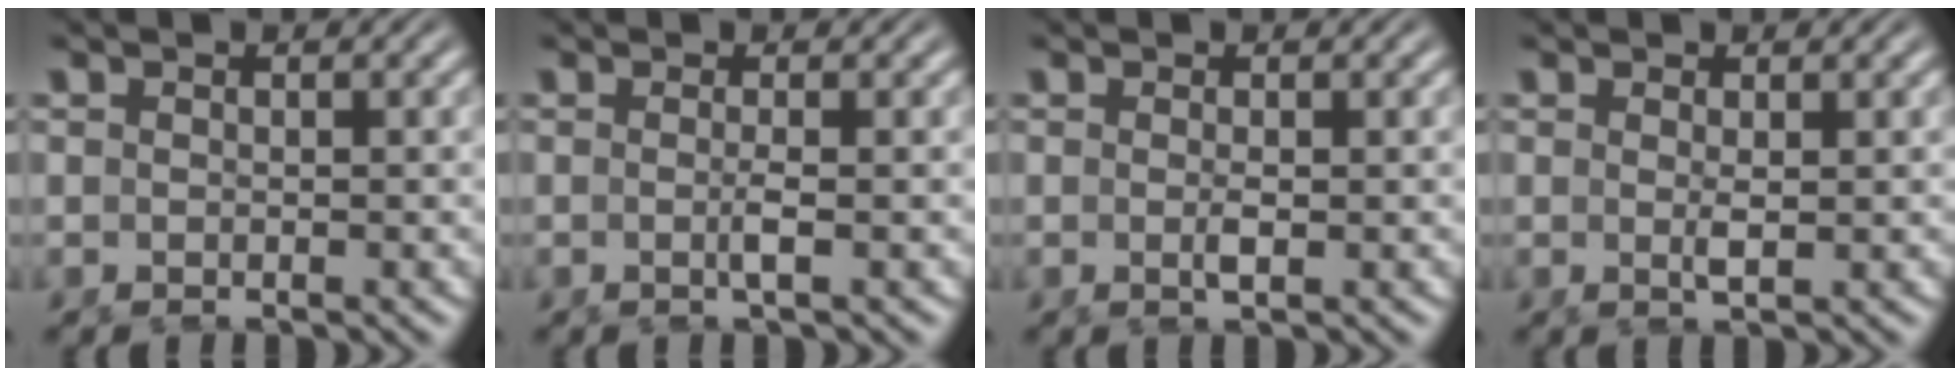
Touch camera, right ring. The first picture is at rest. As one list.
[{"total": 1.3, "force": [-0.5, -0.7, 1.0], "torque": [-0.014, -0.003, -0.008]}, {"total": 1.0, "force": [-0.3, -0.4, 0.8], "torque": [-0.013, -0.005, -0.001]}, {"total": 1.2, "force": [0.1, -0.7, 0.9], "torque": [-0.017, -0.011, 0.008]}]